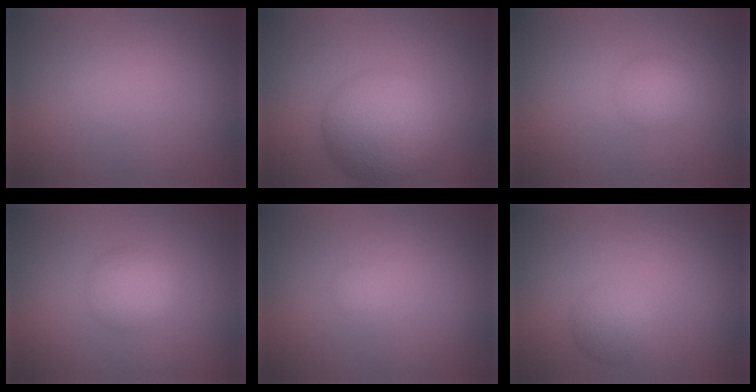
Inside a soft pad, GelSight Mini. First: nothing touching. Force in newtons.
{"total": 7.1, "press": 7.1, "slide": 0.0}
{"total": 1.9, "press": 1.9, "slide": 0.0}
{"total": 2.5, "press": 2.5, "slide": 0.1}
{"total": 0.5, "press": 0.5, "slide": 0.1}
{"total": 1.7, "press": 1.7, "slide": 0.1}